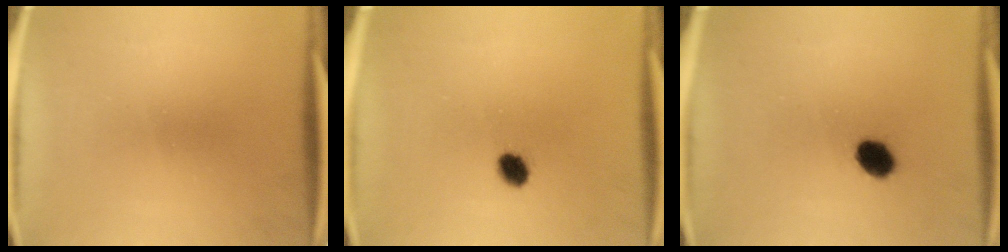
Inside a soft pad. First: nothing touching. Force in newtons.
{"total": 3.5}
{"total": 5.2}